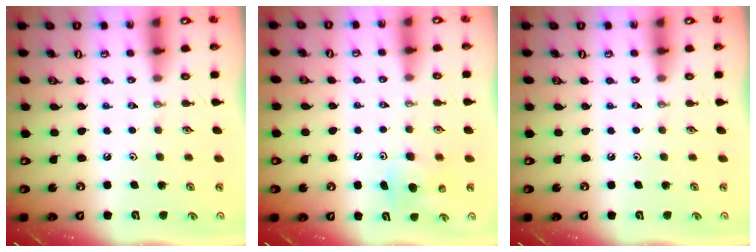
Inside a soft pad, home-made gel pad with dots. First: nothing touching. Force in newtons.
{"total": 5.5, "press": 5.4, "slide": 0.9}
{"total": 0.0}